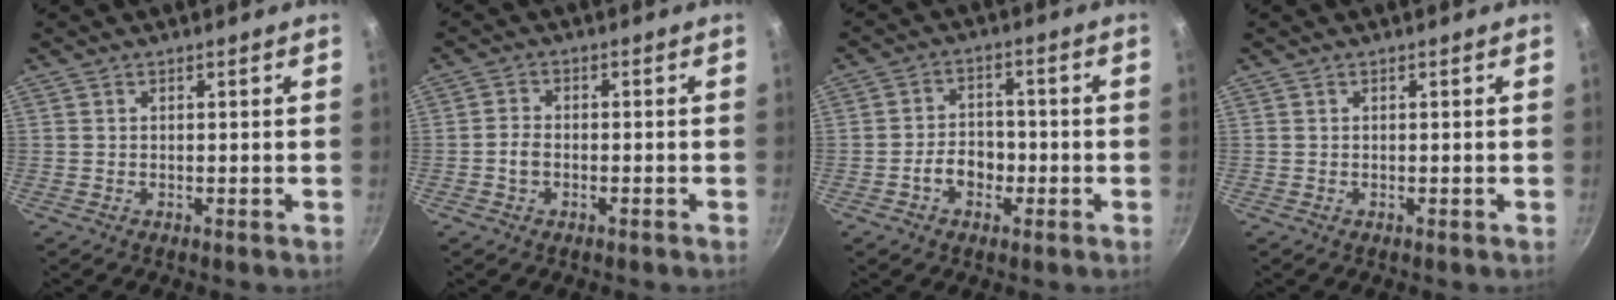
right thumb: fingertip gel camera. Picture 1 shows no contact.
{"total": 2.8, "force": [-1.1, 1.8, 1.9], "torque": [-0.035, 0.015, -0.022]}
{"total": 5.7, "force": [-2.1, 4.2, 3.3], "torque": [-0.031, 0.024, -0.039]}
{"total": 0.0}